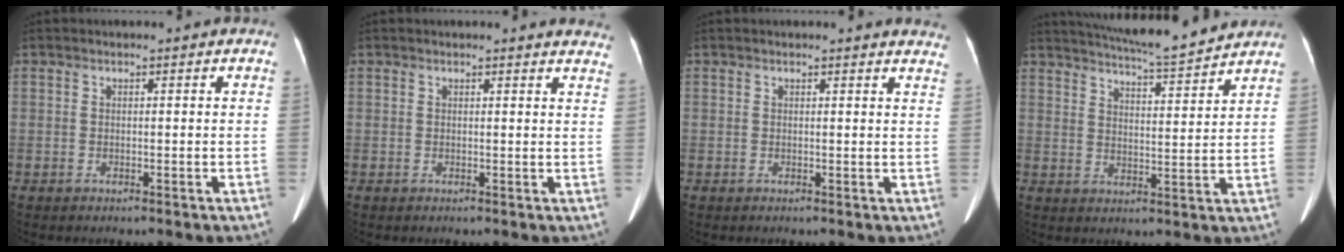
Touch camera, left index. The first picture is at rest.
{"total": 6.4, "force": [6.3, 0.6, 0.9], "torque": [0.008, -0.027, 0.034]}
{"total": 6.0, "force": [5.9, 0.7, 0.9], "torque": [0.008, -0.021, 0.031]}
{"total": 12.5, "force": [11.7, 0.0, 4.5], "torque": [-0.077, 0.002, 0.169]}